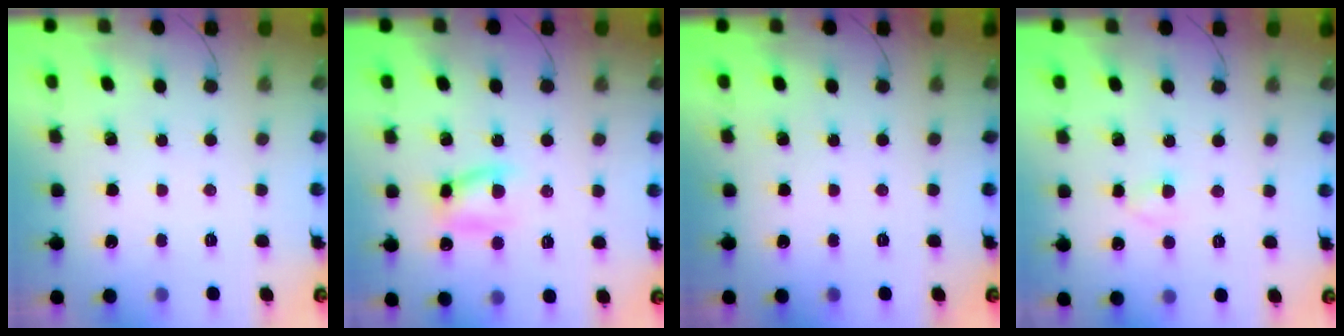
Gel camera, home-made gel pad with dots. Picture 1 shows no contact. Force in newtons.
{"total": 7.8, "press": 7.8, "slide": 0.8}
{"total": 0.0}
{"total": 2.3, "press": 2.0, "slide": 1.1}